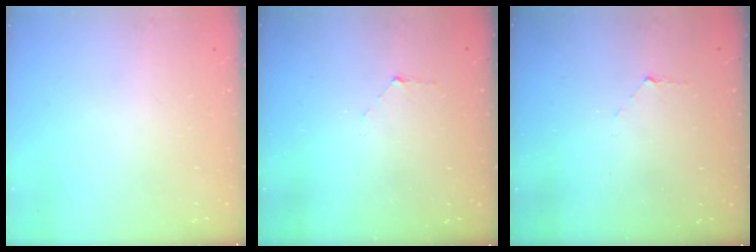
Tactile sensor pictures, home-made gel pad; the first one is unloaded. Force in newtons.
{"total": 3.9, "press": 3.9, "slide": 0.4}
{"total": 3.9, "press": 3.9, "slide": 0.4}